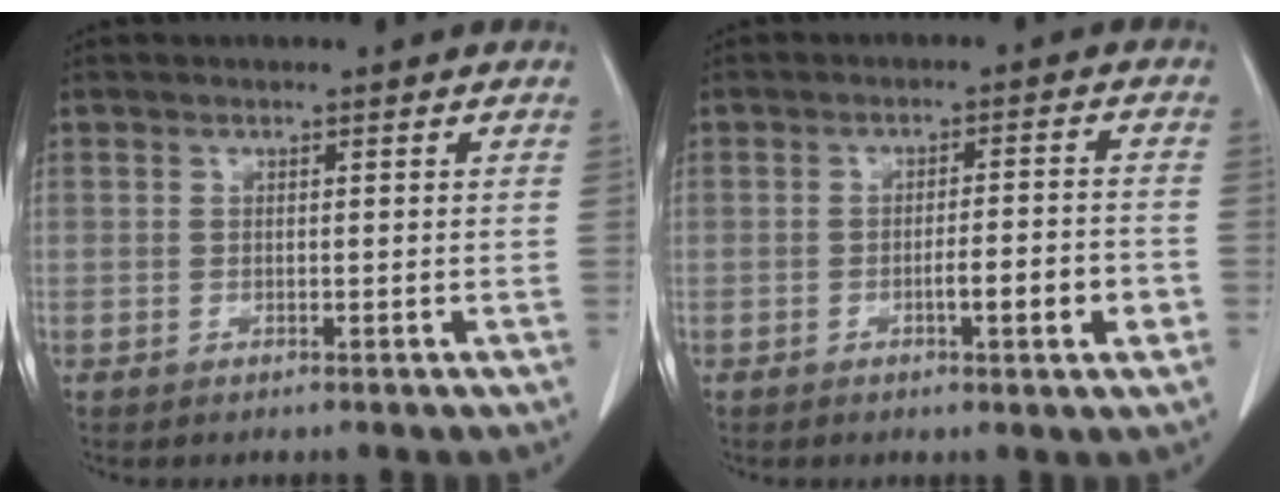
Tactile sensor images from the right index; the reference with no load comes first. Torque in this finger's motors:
{"motor_torque": [0.92, -0.55, 0.46, 0.07]}